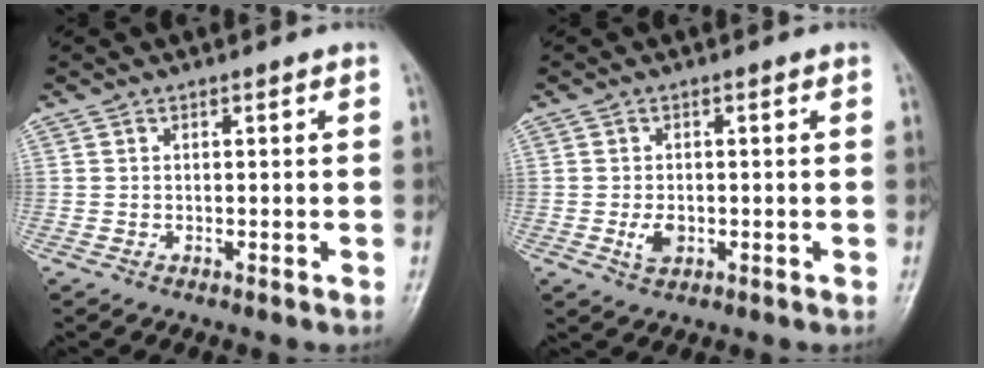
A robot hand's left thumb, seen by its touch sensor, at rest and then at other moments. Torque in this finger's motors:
{"motor_torque": [0.07, 0.18, 0.35, 0.25, 0.01]}